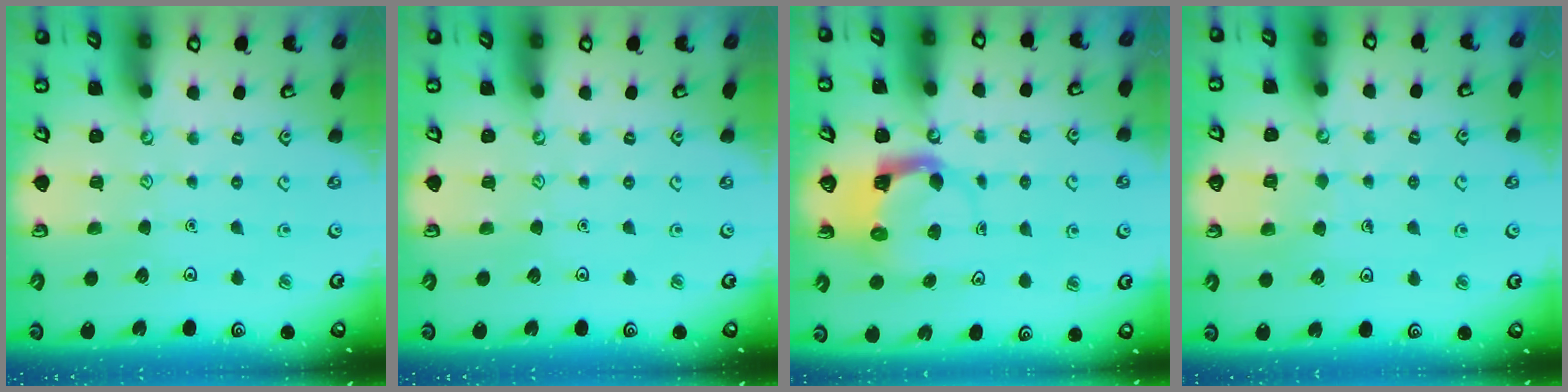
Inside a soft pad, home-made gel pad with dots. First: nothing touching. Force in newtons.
{"total": 0.0}
{"total": 3.7, "press": 3.6, "slide": 0.7}
{"total": 4.0, "press": 3.9, "slide": 0.3}